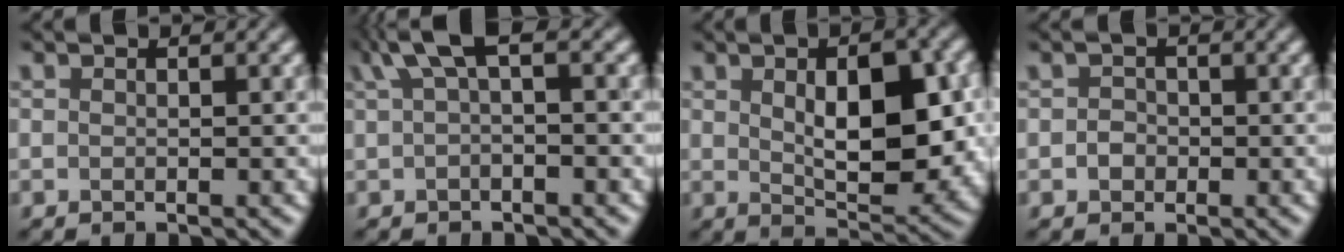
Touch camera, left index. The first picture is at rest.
{"total": 2.8, "force": [0.9, 0.6, 2.6], "torque": [-0.039, 0.012, 0.018]}
{"total": 8.4, "force": [0.6, 3.9, 7.4], "torque": [-0.108, 0.001, 0.021]}
{"total": 1.0, "force": [-0.3, 0.9, 0.3], "torque": [0.000, 0.006, -0.006]}